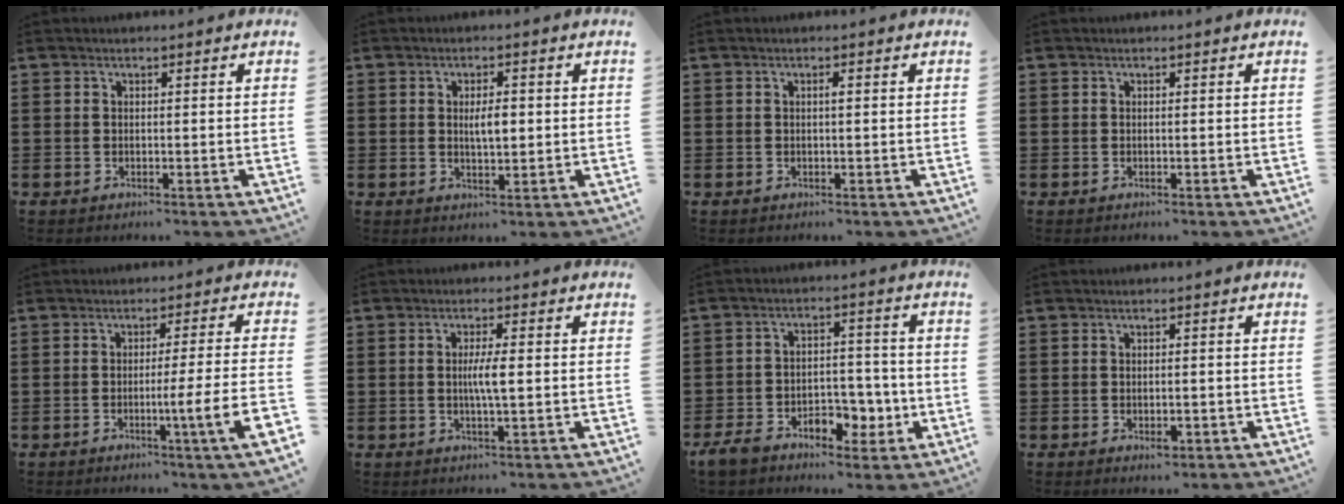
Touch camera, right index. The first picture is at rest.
{"total": 3.4, "force": [0.3, 1.1, 3.2], "torque": [-0.054, 0.000, 0.001]}
{"total": 0.6, "force": [0.1, 0.0, 0.5], "torque": [-0.010, 0.000, 0.001]}
{"total": 0.0}
{"total": 7.4, "force": [-2.5, -0.8, 6.9], "torque": [-0.106, -0.017, -0.045]}
{"total": 3.7, "force": [0.0, 0.3, 3.7], "torque": [-0.068, -0.005, -0.002]}
{"total": 7.0, "force": [-3.3, 4.6, 4.1], "torque": [-0.059, 0.021, -0.055]}
{"total": 1.6, "force": [-0.5, 0.7, 1.3], "torque": [-0.025, -0.001, -0.009]}